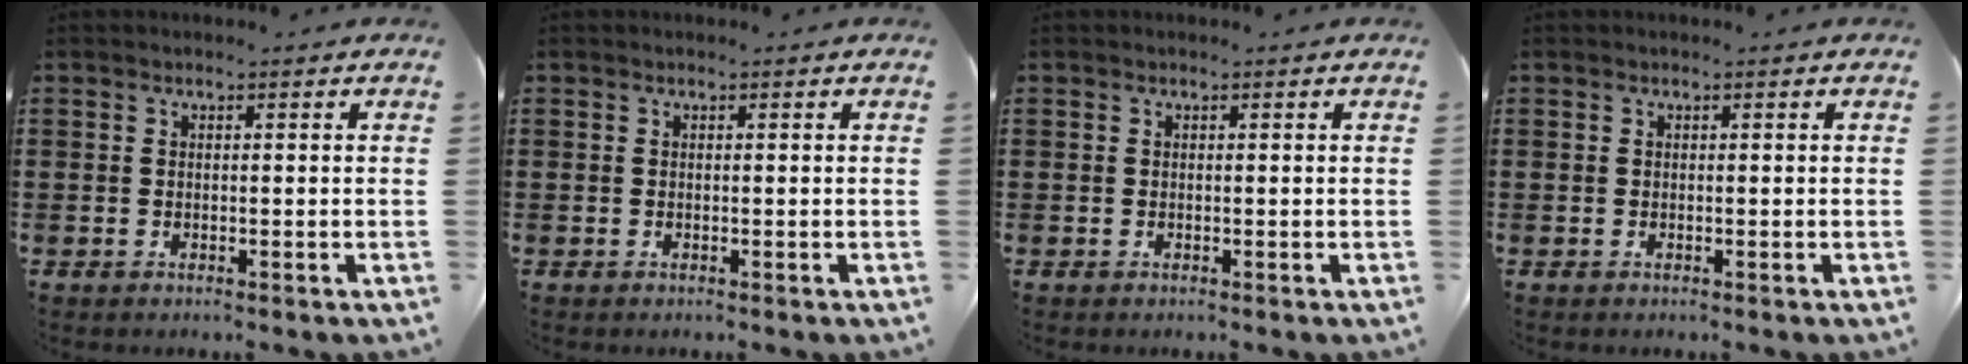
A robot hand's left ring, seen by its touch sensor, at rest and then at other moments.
{"total": 0.0}
{"total": 0.0}
{"total": 0.0}